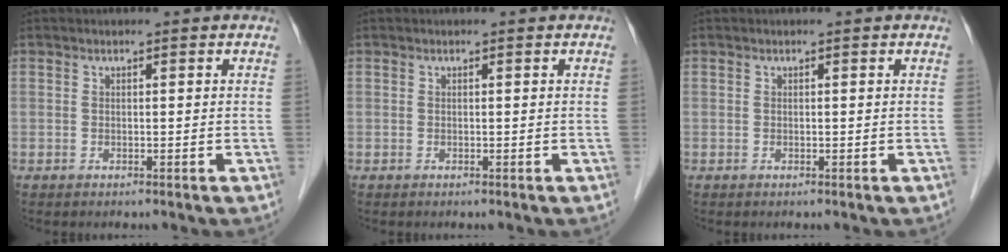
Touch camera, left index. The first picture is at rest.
{"total": 0.0}
{"total": 0.0}